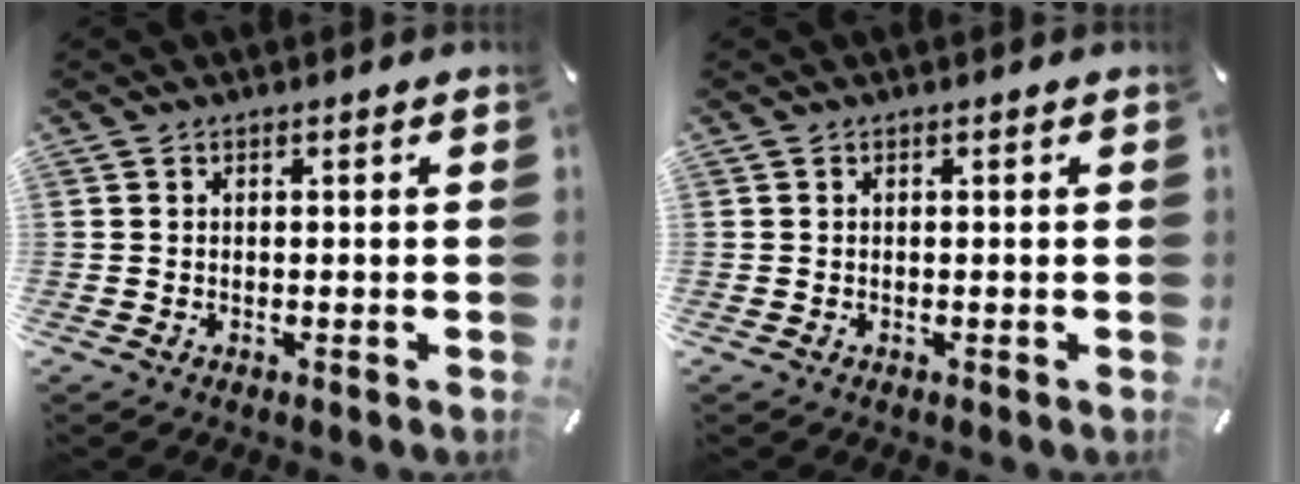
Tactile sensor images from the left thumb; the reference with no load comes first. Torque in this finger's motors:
{"motor_torque": [-0.04, -0.03, -0.03, 0.02, 0.00]}